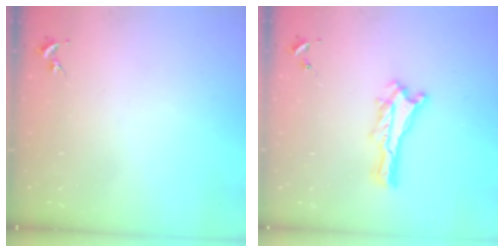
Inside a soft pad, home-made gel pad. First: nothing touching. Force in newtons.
{"total": 0.0}